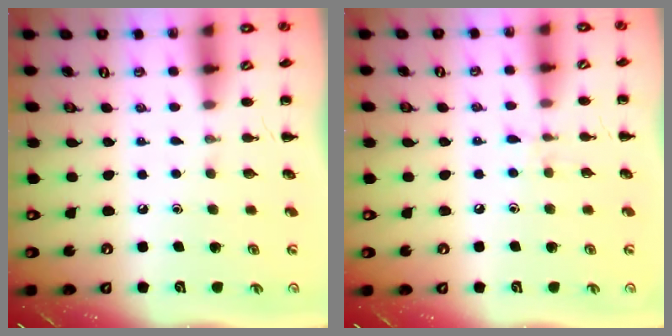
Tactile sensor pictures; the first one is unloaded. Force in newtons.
{"total": 4.4, "press": 4.1, "slide": 1.6}